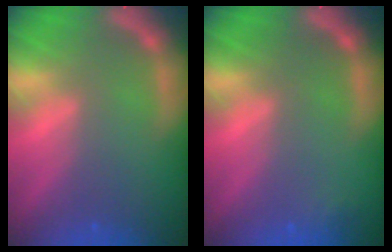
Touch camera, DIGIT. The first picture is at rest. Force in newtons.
{"total": 0.9}